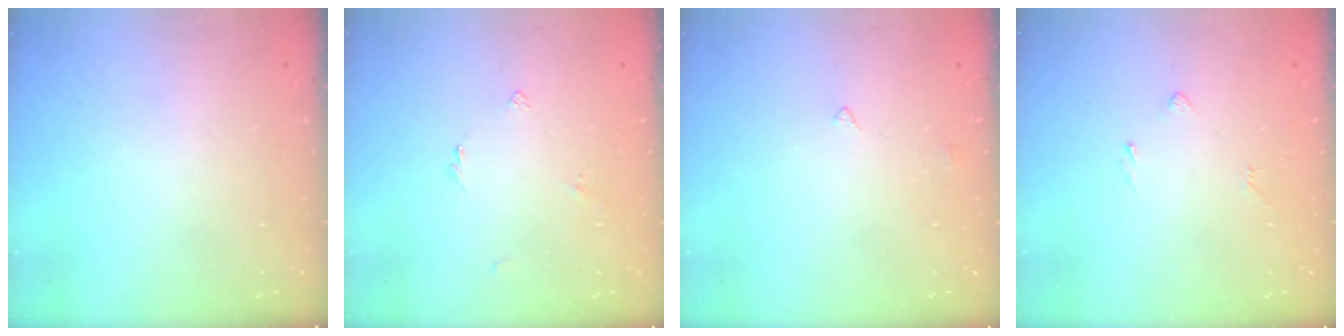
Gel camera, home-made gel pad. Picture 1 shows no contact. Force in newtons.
{"total": 2.8, "press": 2.7, "slide": 0.6}
{"total": 2.5, "press": 2.5, "slide": 0.3}
{"total": 2.0, "press": 1.9, "slide": 0.8}